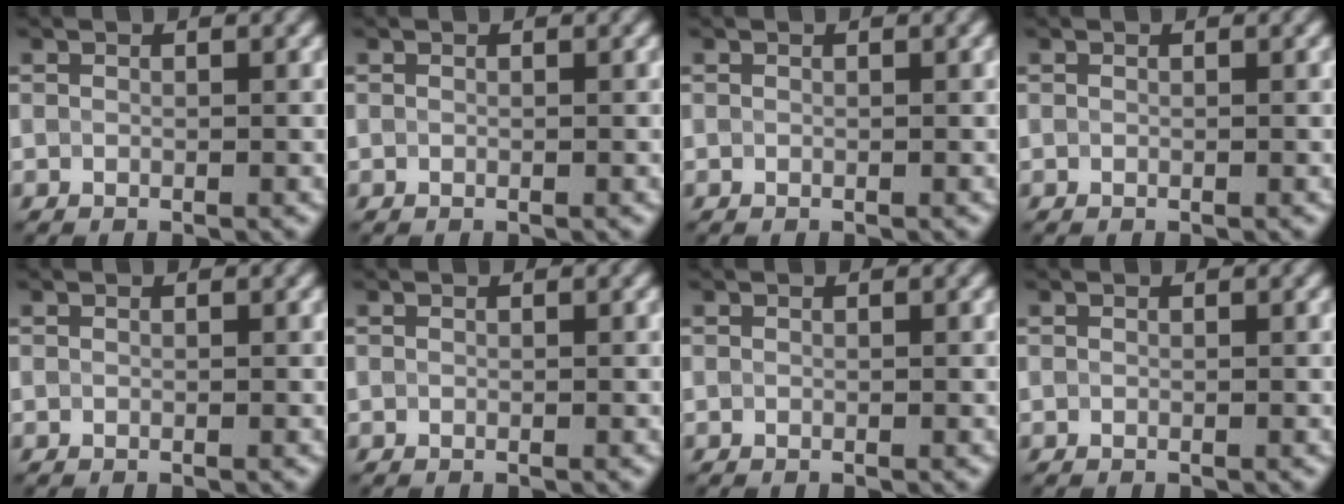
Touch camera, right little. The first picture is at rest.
{"total": 0.0}
{"total": 0.7, "force": [0.3, 0.3, 0.6], "torque": [-0.002, 0.004, -0.002]}
{"total": 0.0}
{"total": 0.0}
{"total": 0.0}
{"total": 0.0}
{"total": 0.0}